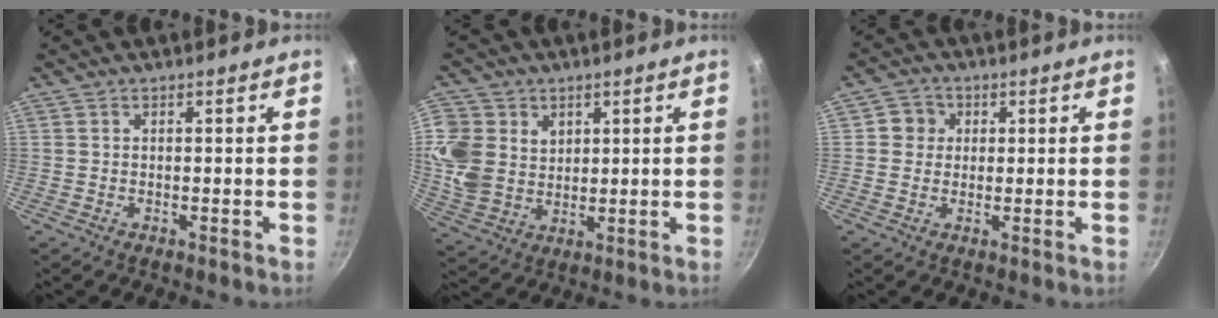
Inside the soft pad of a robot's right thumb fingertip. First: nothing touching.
{"total": 12.1, "force": [2.5, 10.0, 6.4], "torque": [-0.125, -0.009, 0.056]}
{"total": 4.1, "force": [0.7, 3.9, 1.1], "torque": [0.006, 0.005, 0.007]}